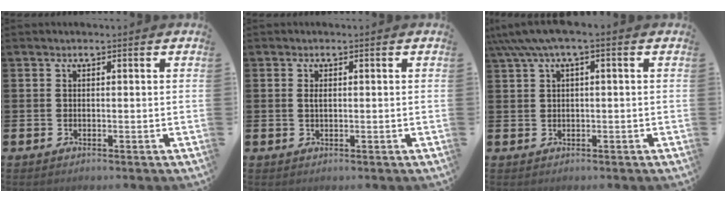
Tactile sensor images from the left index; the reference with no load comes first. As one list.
[{"total": 0.8, "force": [0.1, 0.3, 0.7], "torque": [-0.005, -0.001, -0.002]}, {"total": 3.3, "force": [1.1, 0.7, 3.1], "torque": [-0.063, 0.004, 0.019]}]